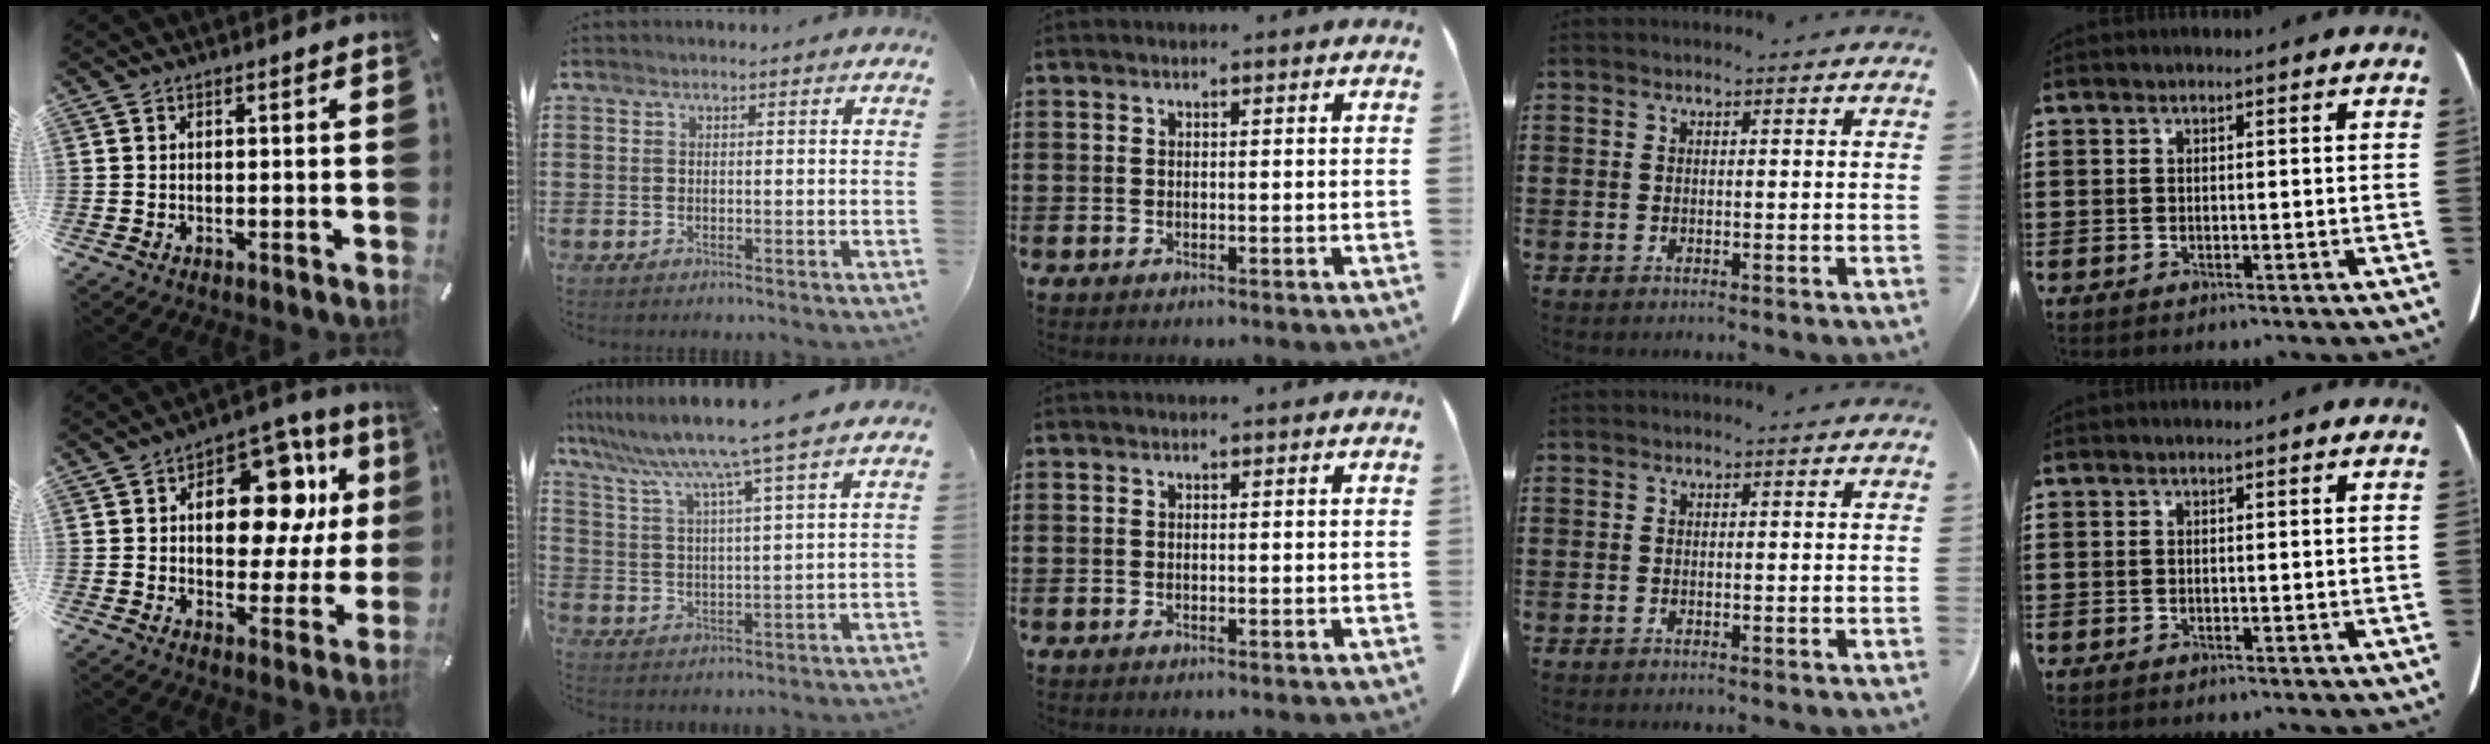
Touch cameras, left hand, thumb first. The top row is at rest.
{"thumb": {"total": 18.2, "force": [5.8, 10.8, 13.4], "torque": [-0.182, -0.024, 0.097]}, "index": {"total": 8.4, "force": [7.0, -1.7, 4.4], "torque": [-0.112, -0.049, 0.109]}}